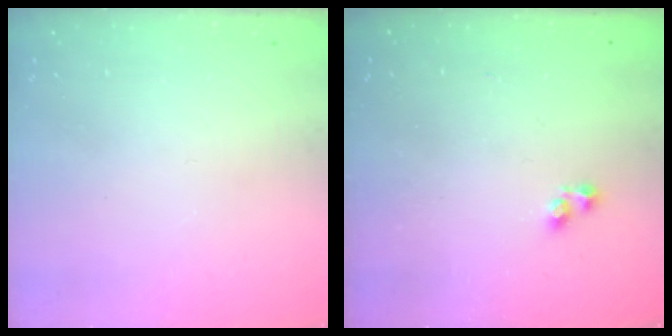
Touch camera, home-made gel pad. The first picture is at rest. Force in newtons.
{"total": 0.9, "press": 0.4, "slide": 0.8}